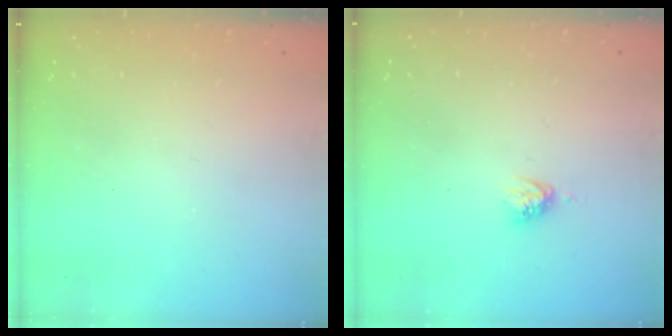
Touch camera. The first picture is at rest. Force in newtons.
{"total": 4.2, "press": 4.1, "slide": 0.6}